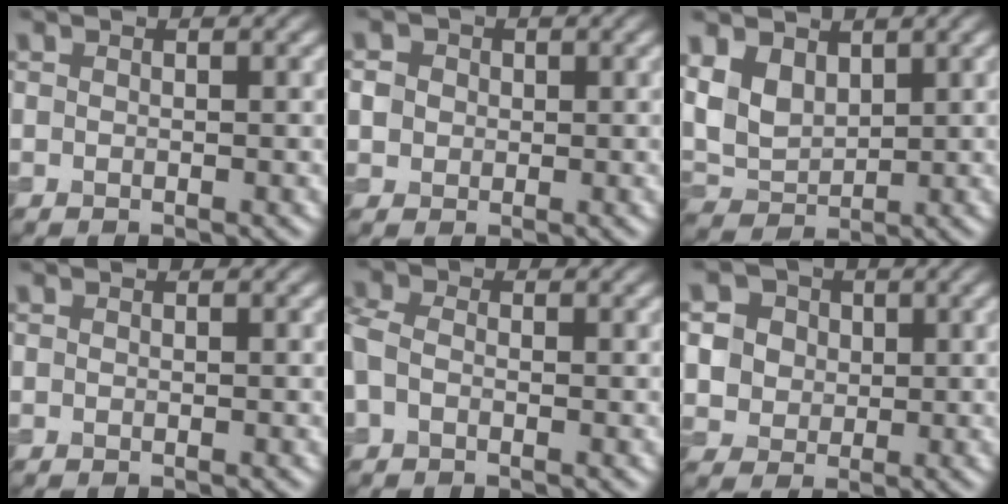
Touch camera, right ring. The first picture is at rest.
{"total": 1.8, "force": [0.2, 1.7, 0.6], "torque": [-0.012, 0.000, 0.006]}
{"total": 4.7, "force": [2.0, 3.2, 2.9], "torque": [-0.069, -0.004, 0.036]}
{"total": 0.0}
{"total": 3.0, "force": [-0.7, 2.2, 1.9], "torque": [-0.056, 0.003, -0.026]}
{"total": 6.6, "force": [2.1, 5.6, 2.7], "torque": [-0.056, 0.025, 0.026]}